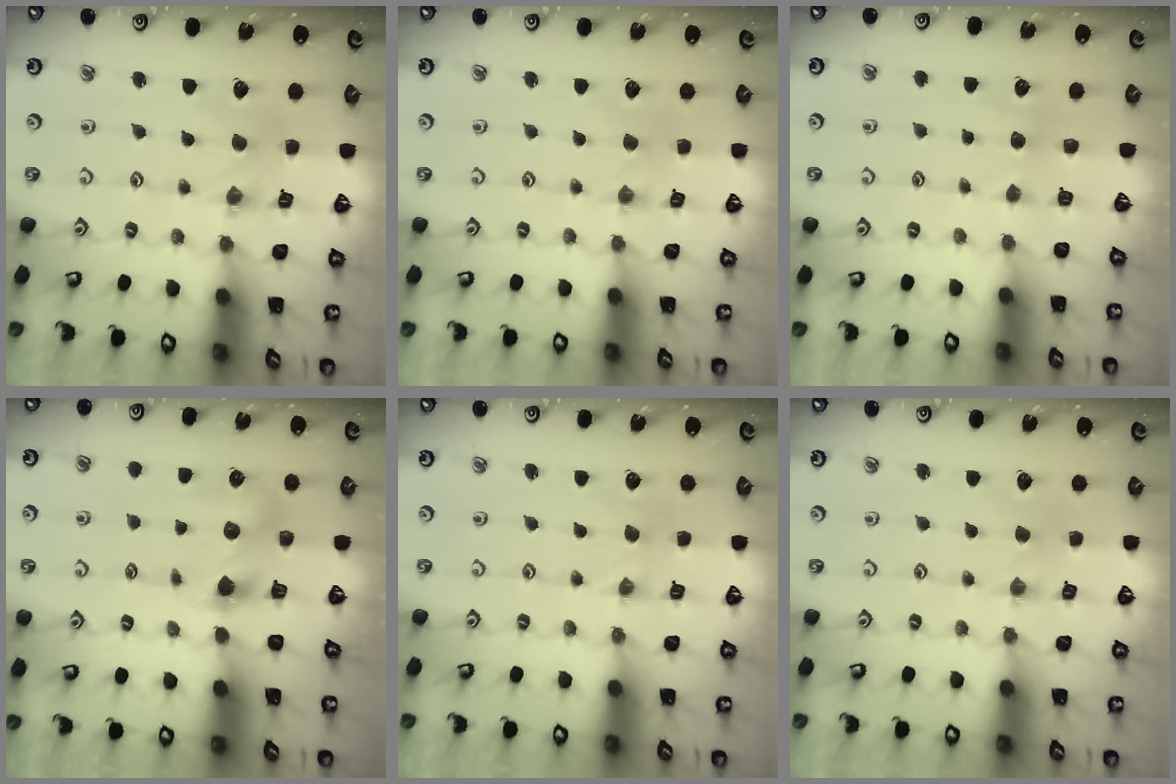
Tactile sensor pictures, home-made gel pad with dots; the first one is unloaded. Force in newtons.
{"total": 0.0}
{"total": 2.9, "press": 2.9, "slide": 0.4}
{"total": 7.2, "press": 7.1, "slide": 1.0}
{"total": 0.7, "press": 0.7, "slide": 0.1}
{"total": 0.0}